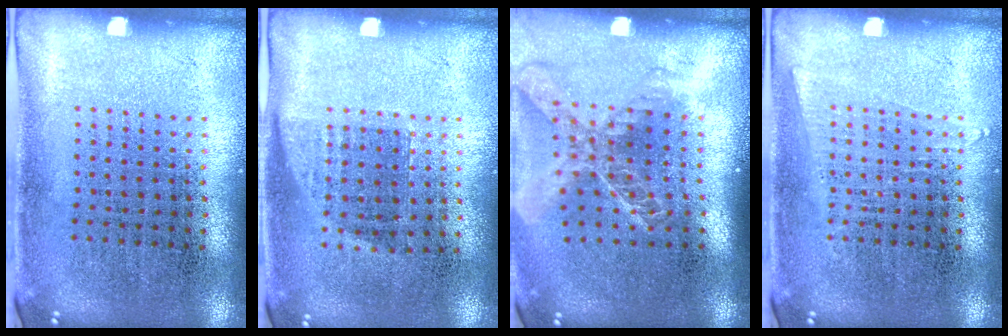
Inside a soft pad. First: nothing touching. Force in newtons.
{"total": 0.8, "press": 0.7, "slide": 0.5}
{"total": 1.9, "press": 1.5, "slide": 1.3}
{"total": 0.9, "press": 0.9, "slide": 0.3}